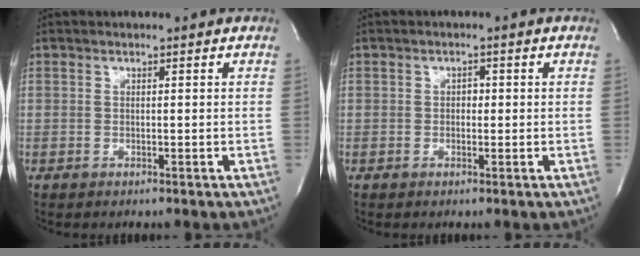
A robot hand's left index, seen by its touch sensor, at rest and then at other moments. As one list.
[{"total": 1.2, "force": [-0.1, 0.9, 0.9], "torque": [-0.007, 0.002, -0.004]}]